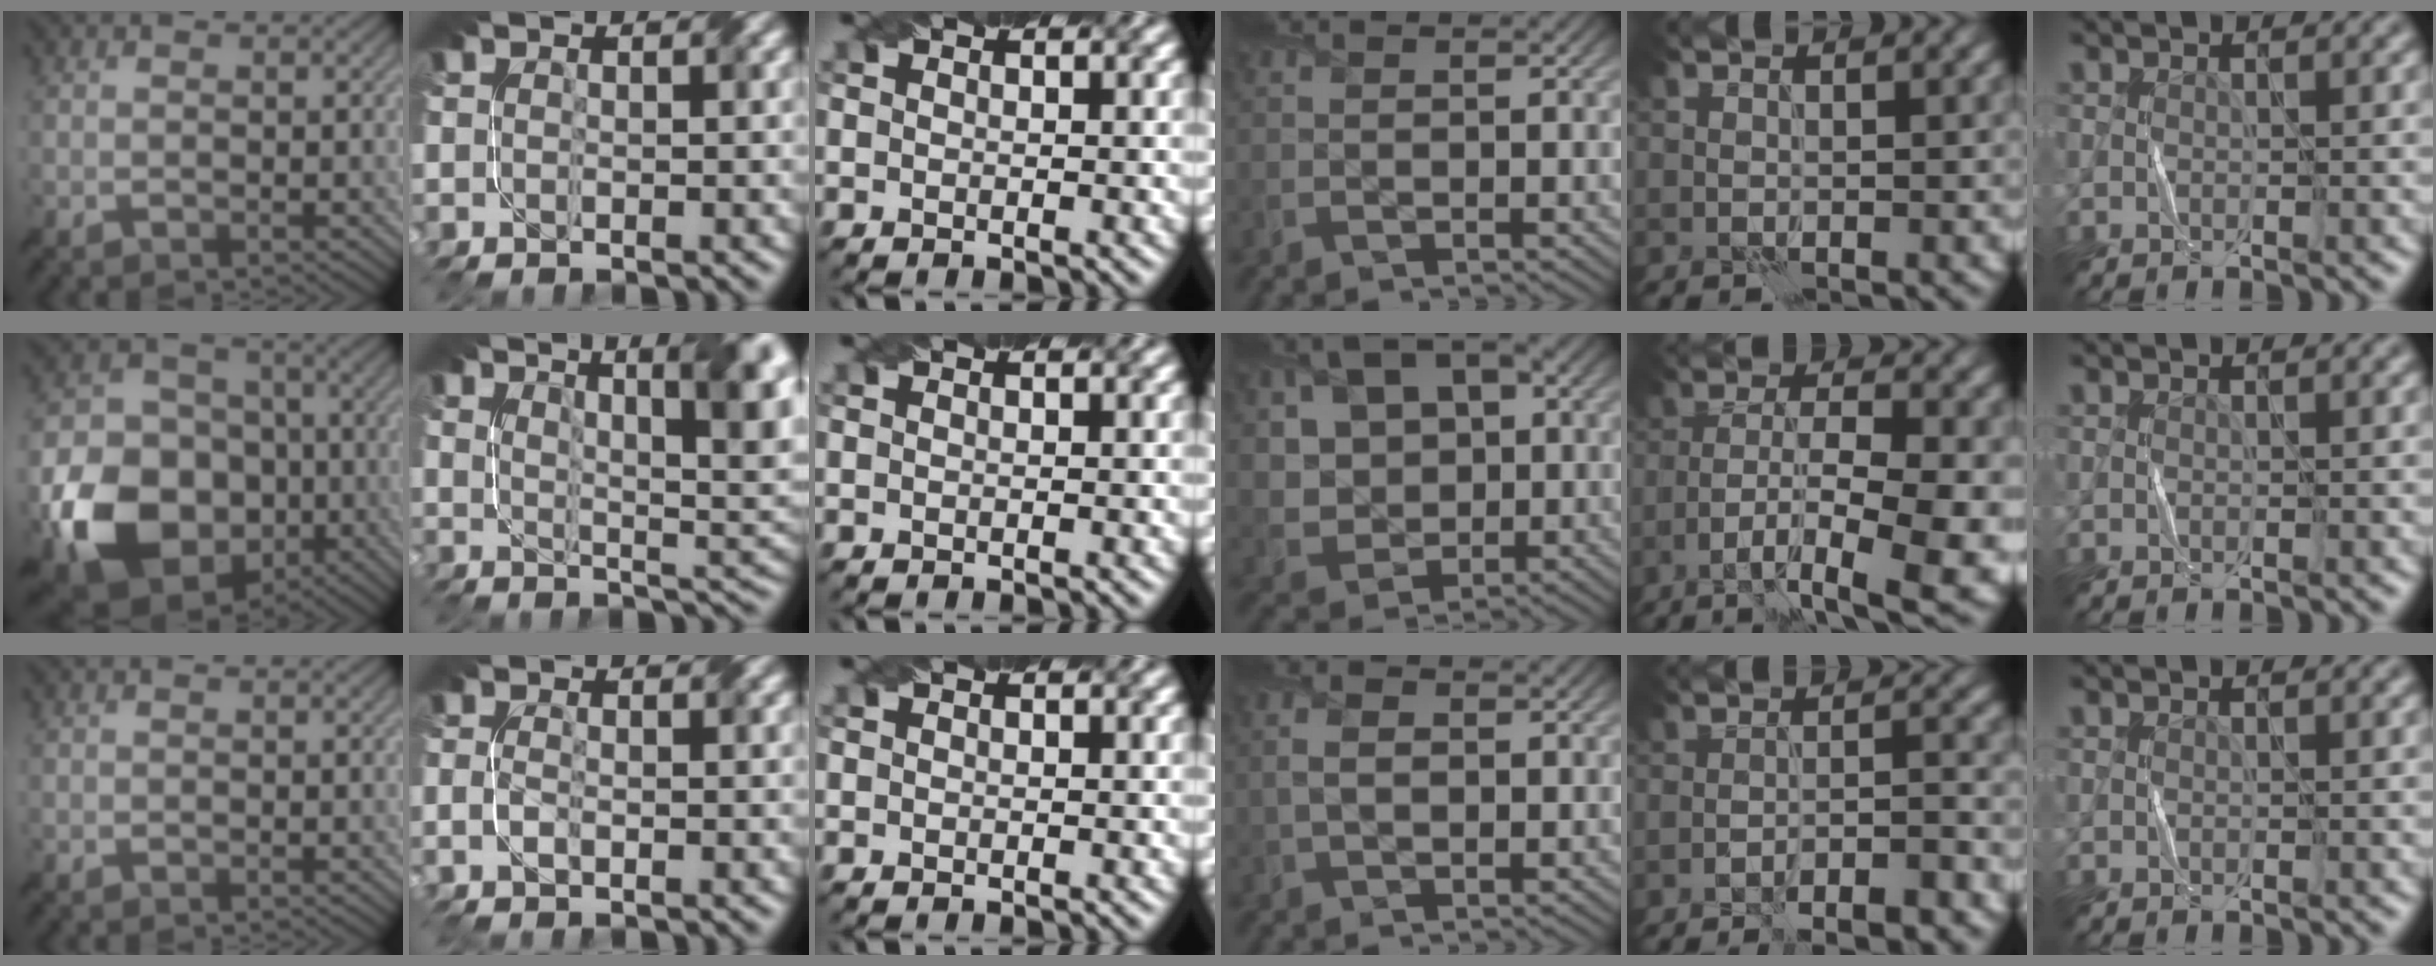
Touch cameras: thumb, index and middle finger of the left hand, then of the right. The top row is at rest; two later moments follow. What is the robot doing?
{"motion": "fold", "object": "bubble wrap"}